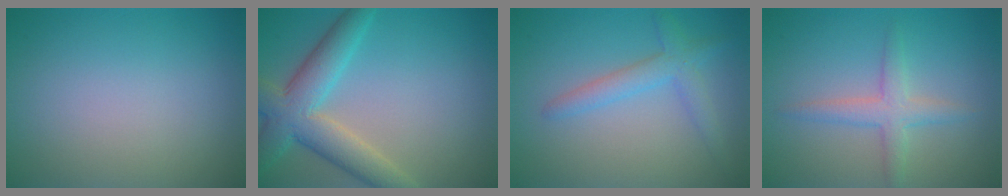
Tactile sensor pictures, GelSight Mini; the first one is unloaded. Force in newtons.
{"total": 6.2, "press": 6.2, "slide": 0.2}
{"total": 2.7, "press": 2.7, "slide": 0.0}
{"total": 2.7, "press": 2.7, "slide": 0.1}